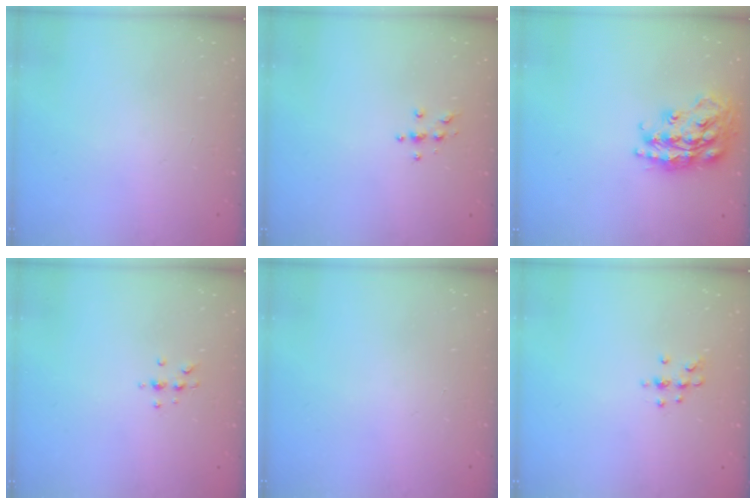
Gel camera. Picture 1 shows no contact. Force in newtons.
{"total": 3.7, "press": 3.7, "slide": 0.4}
{"total": 20.5, "press": 20.5, "slide": 1.4}
{"total": 4.9, "press": 4.9, "slide": 0.7}
{"total": 0.0}
{"total": 6.5, "press": 6.4, "slide": 1.2}